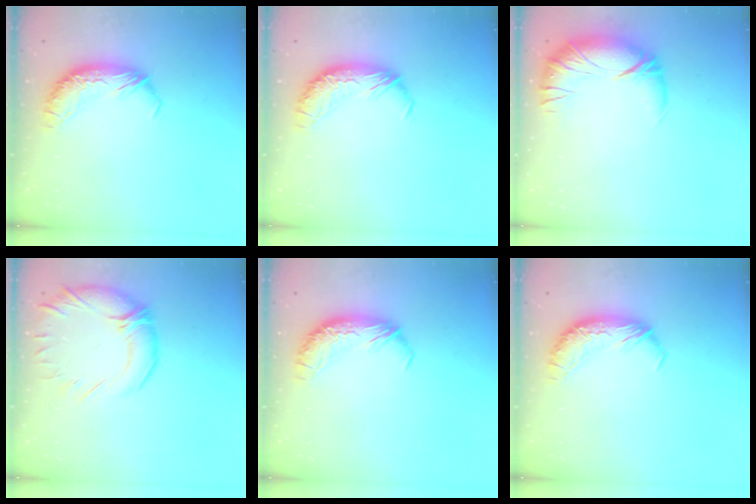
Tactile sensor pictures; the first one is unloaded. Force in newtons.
{"total": 0.0}
{"total": 2.7, "press": 0.9, "slide": 2.5}
{"total": 5.5, "press": 3.9, "slide": 3.9}
{"total": 0.0}
{"total": 0.0}